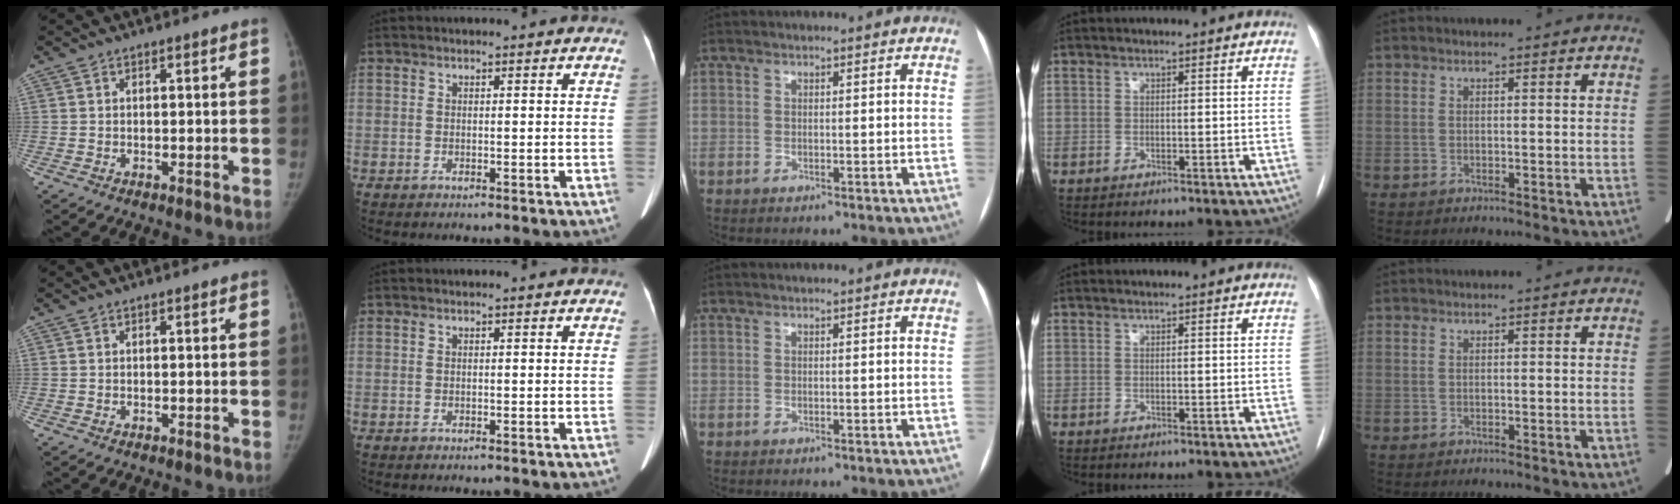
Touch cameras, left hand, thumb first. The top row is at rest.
{}